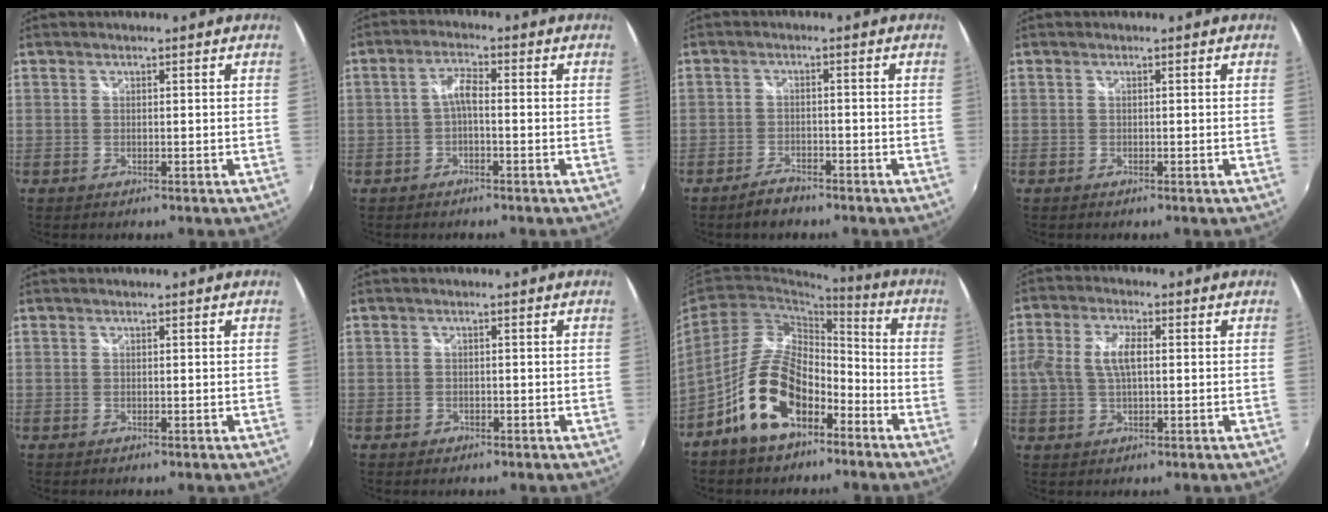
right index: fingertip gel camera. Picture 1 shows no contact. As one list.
[{"total": 3.0, "force": [-0.9, 0.7, 2.8], "torque": [-0.059, 0.010, -0.018]}, {"total": 3.4, "force": [-2.9, 1.2, 1.3], "torque": [-0.040, 0.003, -0.052]}, {"total": 0.0}, {"total": 0.0}, {"total": 1.4, "force": [-0.7, 1.1, 0.3], "torque": [-0.008, 0.001, -0.009]}, {"total": 13.7, "force": [-8.0, 7.1, 8.6], "torque": [-0.163, 0.021, -0.131]}, {"total": 6.6, "force": [0.3, 3.0, 5.8], "torque": [-0.116, 0.007, 0.009]}]